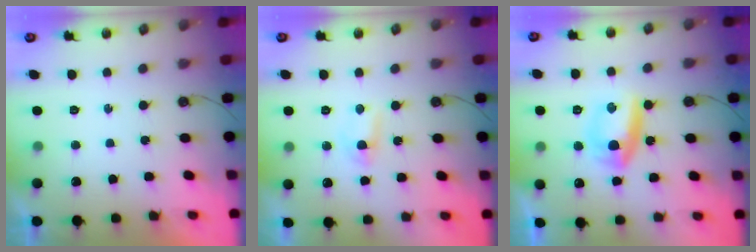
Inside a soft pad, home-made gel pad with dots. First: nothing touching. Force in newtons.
{"total": 4.7, "press": 4.7, "slide": 0.6}
{"total": 9.1, "press": 8.9, "slide": 1.5}